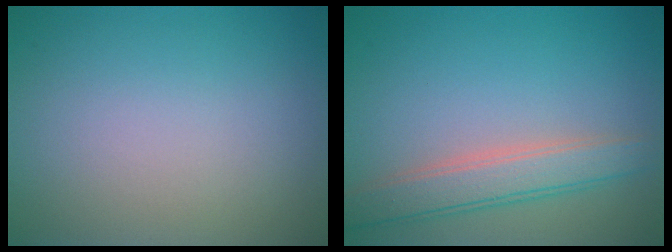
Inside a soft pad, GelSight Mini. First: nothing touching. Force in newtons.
{"total": 3.8, "press": 3.8, "slide": 0.2}